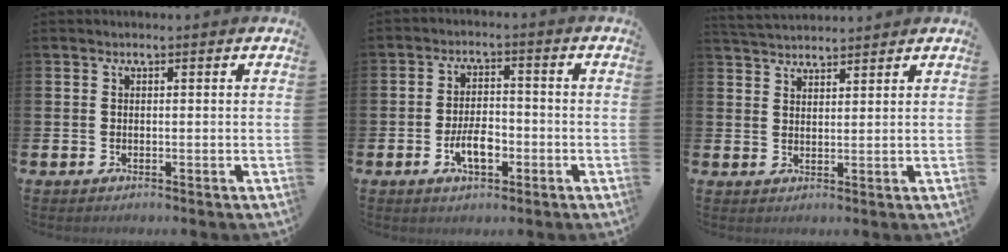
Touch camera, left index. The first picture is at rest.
{"total": 4.7, "force": [-1.6, 2.4, 3.8], "torque": [-0.052, 0.002, -0.031]}
{"total": 3.4, "force": [3.4, 0.5, 0.3], "torque": [-0.011, -0.015, 0.062]}